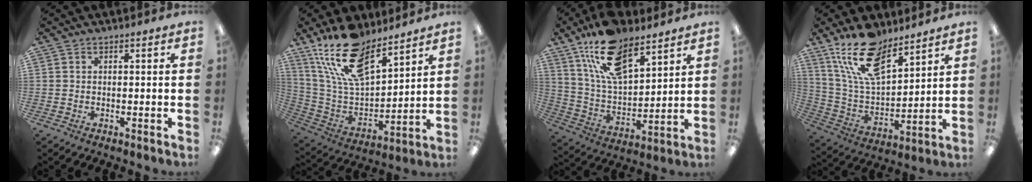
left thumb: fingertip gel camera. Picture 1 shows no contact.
{"total": 19.6, "force": [14.6, 7.9, 10.5], "torque": [-0.211, -0.082, 0.267]}
{"total": 17.3, "force": [11.9, 7.5, 10.0], "torque": [-0.193, -0.051, 0.214]}
{"total": 17.3, "force": [12.1, 7.5, 9.8], "torque": [-0.190, -0.059, 0.219]}